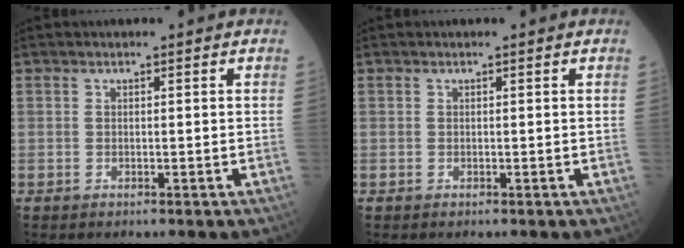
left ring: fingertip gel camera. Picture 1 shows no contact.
{"total": 0.0}